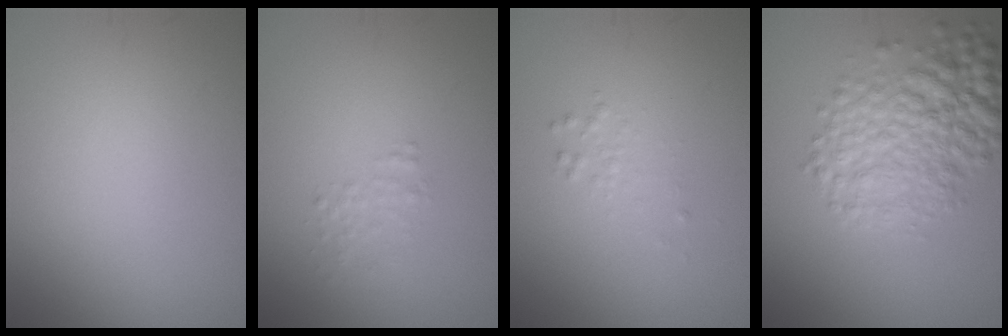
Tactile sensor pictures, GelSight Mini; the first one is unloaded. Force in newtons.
{"total": 1.2, "press": 1.2, "slide": 0.0}
{"total": 0.9, "press": 0.9, "slide": 0.0}
{"total": 6.3, "press": 6.3, "slide": 0.1}